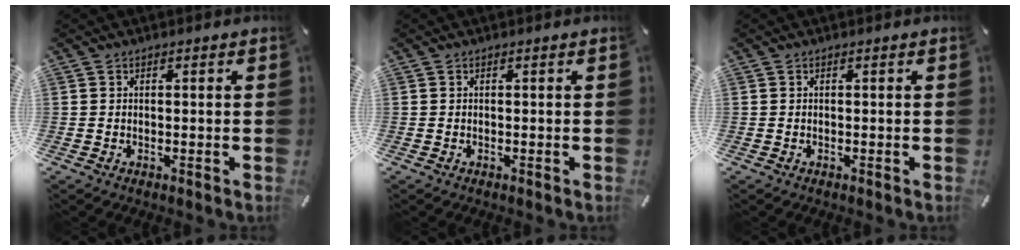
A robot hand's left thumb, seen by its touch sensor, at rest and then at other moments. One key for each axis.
{"total": 0.0}
{"total": 0.0}